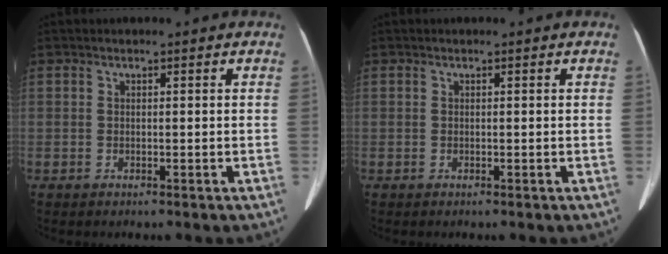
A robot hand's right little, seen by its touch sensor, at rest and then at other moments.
{"total": 0.0}